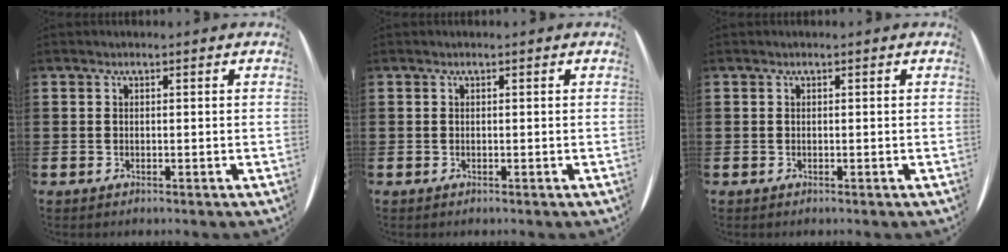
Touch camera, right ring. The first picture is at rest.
{"total": 0.0}
{"total": 0.0}